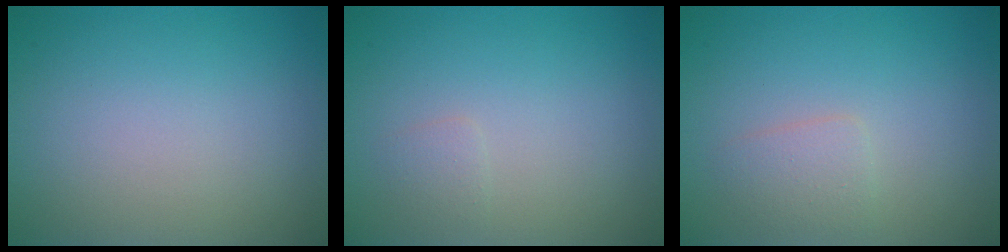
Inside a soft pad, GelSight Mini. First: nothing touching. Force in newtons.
{"total": 0.8, "press": 0.8, "slide": 0.1}
{"total": 1.5, "press": 1.5, "slide": 0.1}